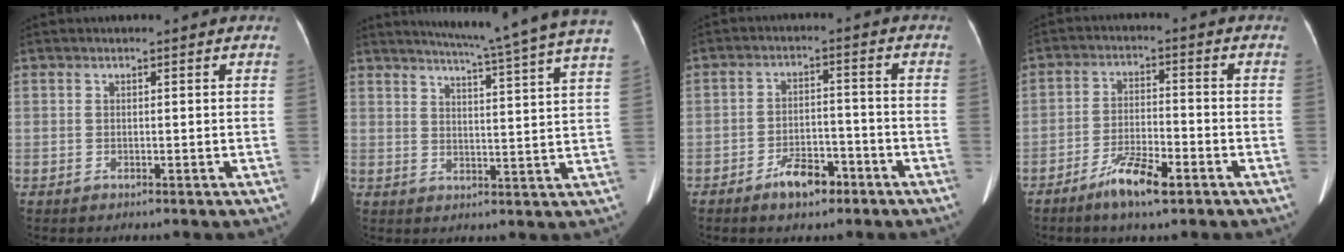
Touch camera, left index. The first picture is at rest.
{"total": 19.0, "force": [16.5, -1.9, 9.2], "torque": [-0.143, -0.044, 0.197]}
{"total": 5.8, "force": [-4.1, 2.6, 3.3], "torque": [-0.063, 0.005, -0.065]}
{"total": 6.8, "force": [-4.6, 1.3, 4.9], "torque": [-0.101, -0.008, -0.082]}